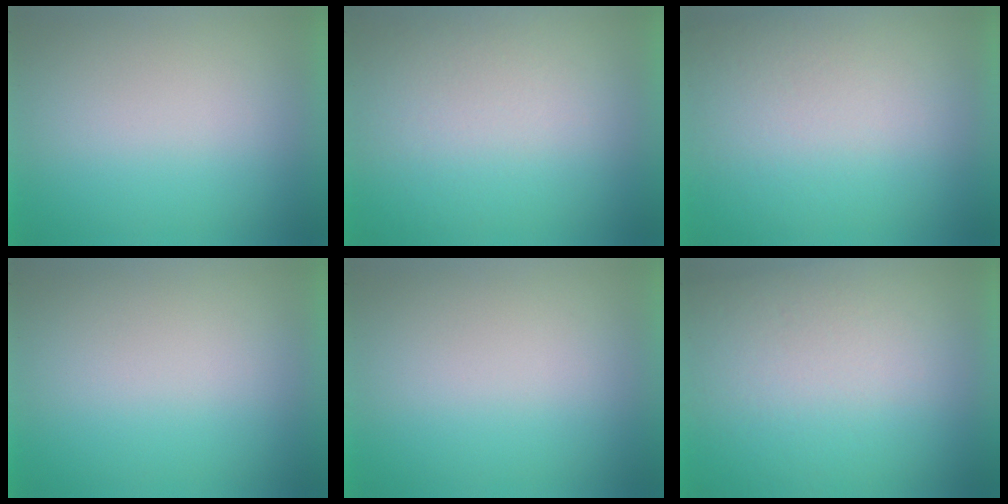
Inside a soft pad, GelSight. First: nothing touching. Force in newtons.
{"total": 2.7}
{"total": 3.1}
{"total": 0.0}
{"total": 0.0}
{"total": 3.7}